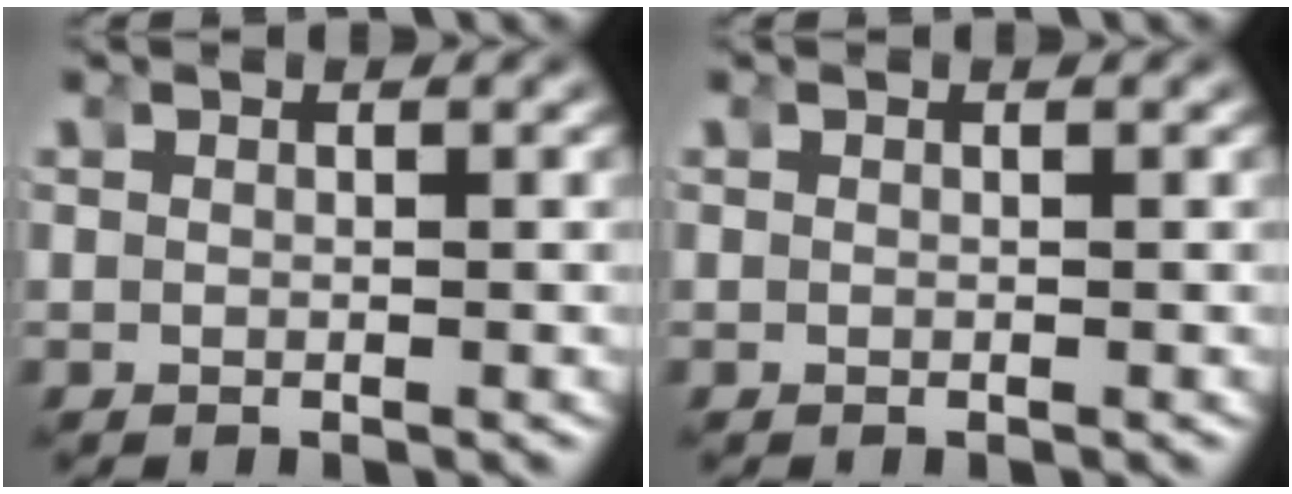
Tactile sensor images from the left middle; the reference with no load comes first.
{"total": 0.0}